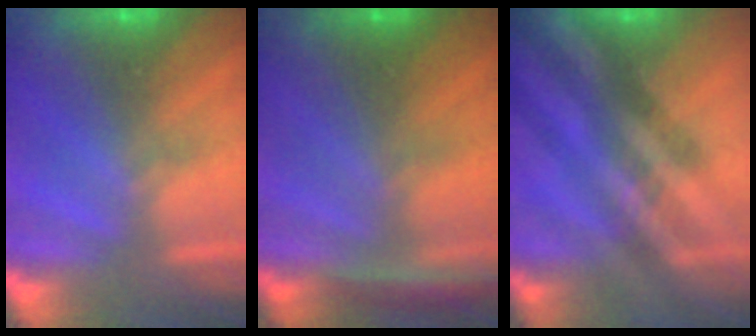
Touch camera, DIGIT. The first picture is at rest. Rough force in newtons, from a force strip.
{"total": 2.0}
{"total": 8.5}